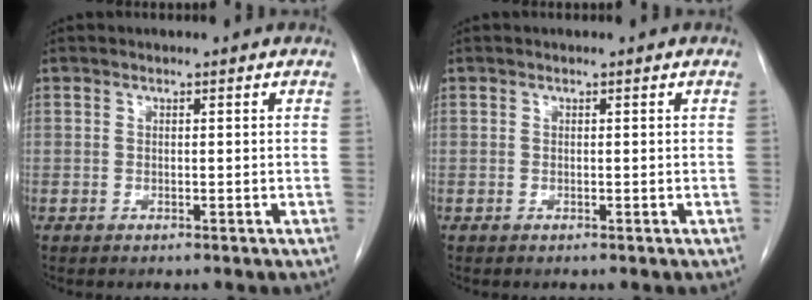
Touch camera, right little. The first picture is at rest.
{"total": 0.0}